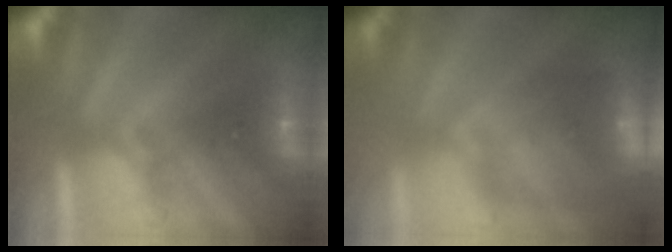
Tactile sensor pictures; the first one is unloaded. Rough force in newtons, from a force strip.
{"total": 5.9}